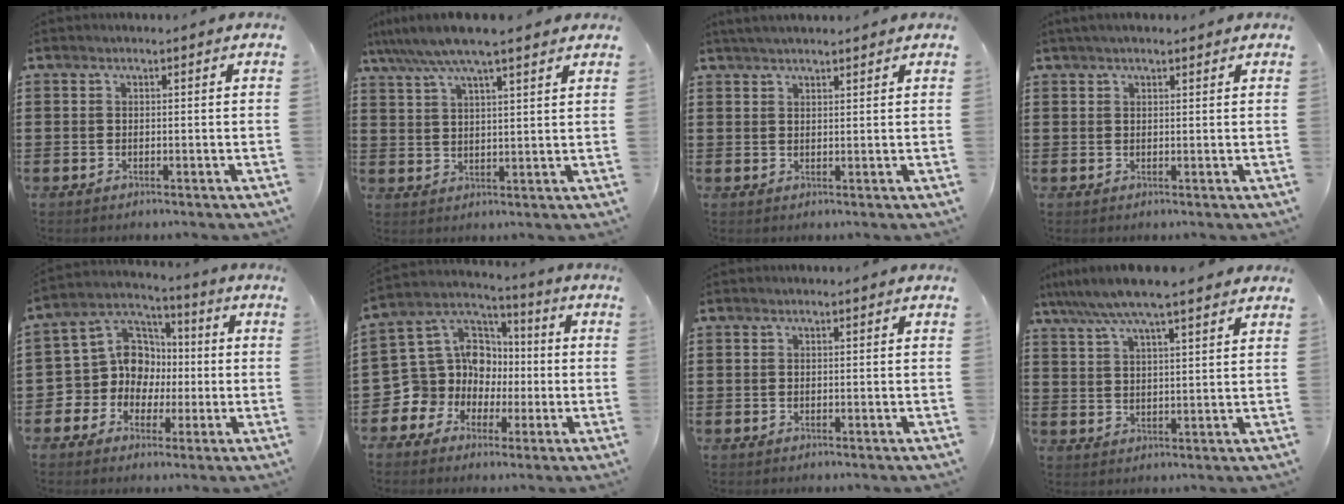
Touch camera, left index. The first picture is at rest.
{"total": 7.2, "force": [5.8, 0.5, 4.2], "torque": [-0.099, -0.016, 0.102]}
{"total": 2.1, "force": [1.9, 0.2, 0.9], "torque": [-0.021, 0.004, 0.037]}
{"total": 1.6, "force": [1.2, 0.4, 0.9], "torque": [-0.019, 0.004, 0.022]}
{"total": 9.5, "force": [-0.4, 9.0, 2.8], "torque": [-0.113, -0.003, -0.011]}
{"total": 11.1, "force": [-0.7, 10.5, 3.5], "torque": [-0.130, -0.010, -0.009]}
{"total": 0.0}
{"total": 7.0, "force": [5.7, 0.5, 4.1], "torque": [-0.095, -0.016, 0.100]}